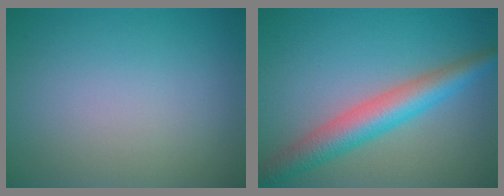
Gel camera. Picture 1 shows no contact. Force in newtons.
{"total": 5.5, "press": 5.5, "slide": 0.1}